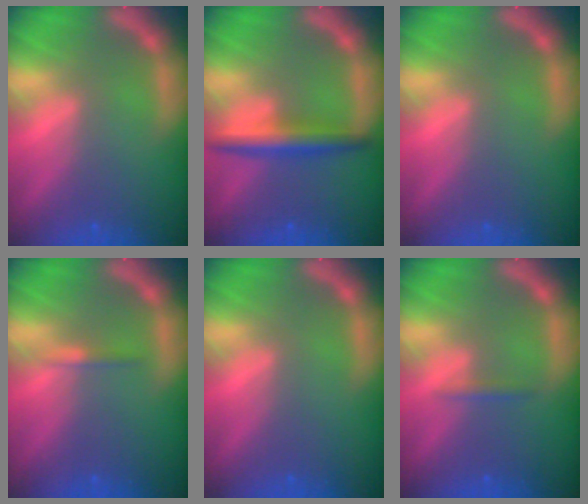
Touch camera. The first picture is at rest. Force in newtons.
{"total": 4.0}
{"total": 0.0}
{"total": 0.9}
{"total": 0.0}
{"total": 0.9}